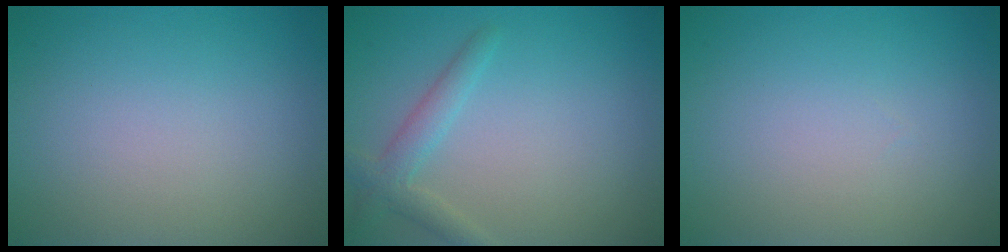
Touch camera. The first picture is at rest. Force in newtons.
{"total": 2.4, "press": 2.3, "slide": 0.1}
{"total": 0.0}